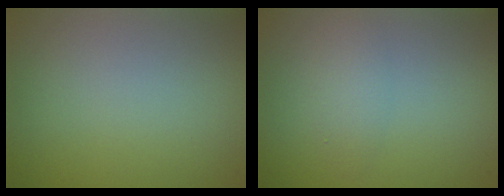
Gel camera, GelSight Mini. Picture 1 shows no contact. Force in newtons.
{"total": 1.9, "press": 1.9, "slide": 0.1}